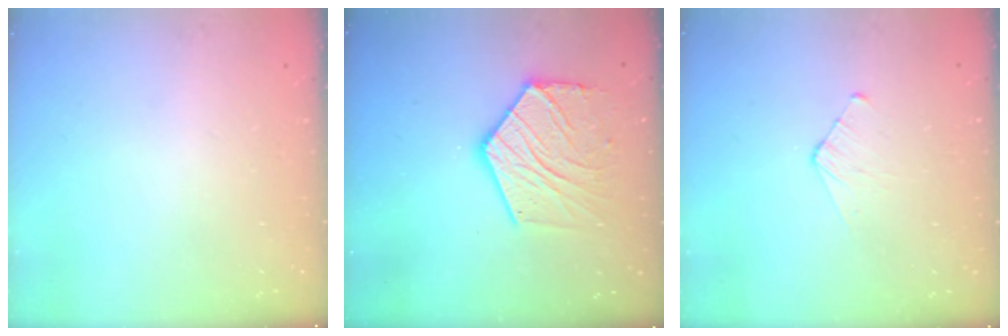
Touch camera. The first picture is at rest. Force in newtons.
{"total": 14.8, "press": 14.8, "slide": 0.8}
{"total": 2.8, "press": 2.7, "slide": 0.3}